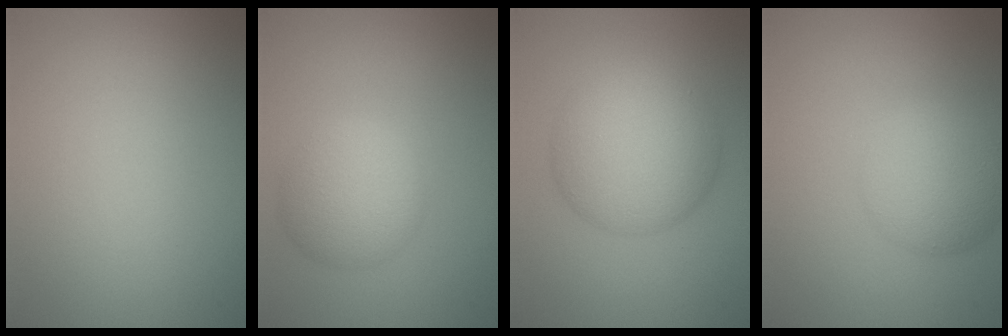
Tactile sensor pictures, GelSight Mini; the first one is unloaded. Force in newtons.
{"total": 4.8, "press": 4.8, "slide": 0.3}
{"total": 8.5, "press": 8.5, "slide": 0.2}
{"total": 5.1, "press": 5.1, "slide": 0.1}